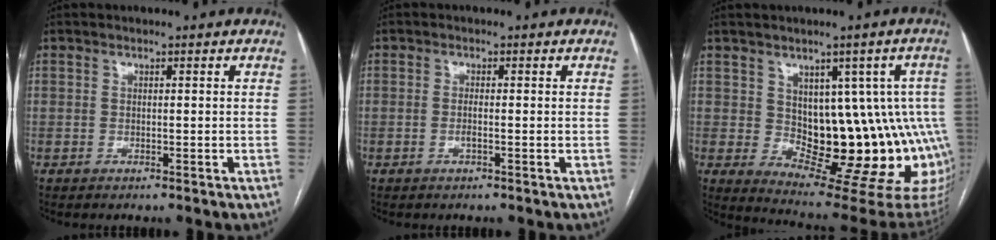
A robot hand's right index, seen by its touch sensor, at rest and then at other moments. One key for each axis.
{"total": 1.1, "fx": -0.3, "fy": 0.1, "fz": 1.1, "tx": -0.021, "ty": 0.000, "tz": -0.006}
{"total": 15.5, "fx": 0.2, "fy": 8.3, "fz": 13.1, "tx": -0.121, "ty": 0.019, "tz": 0.020}